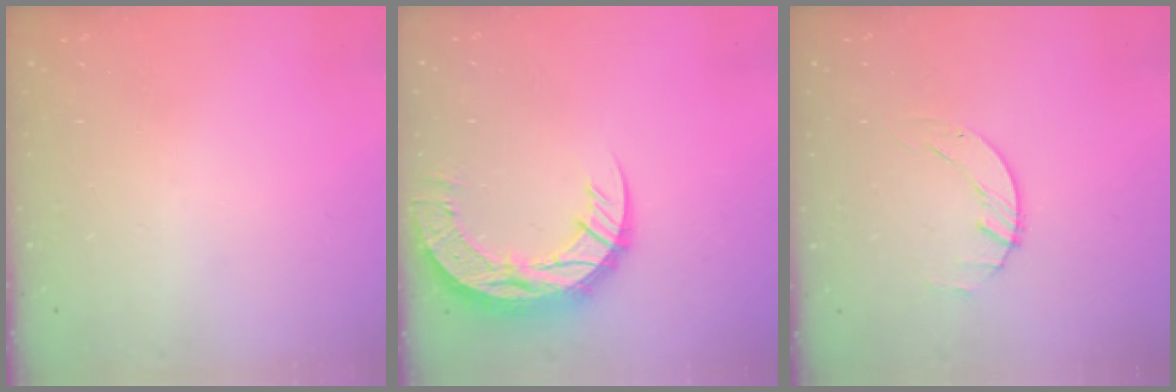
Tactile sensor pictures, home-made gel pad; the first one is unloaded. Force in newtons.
{"total": 16.1, "press": 16.0, "slide": 1.4}
{"total": 0.6, "press": 0.6, "slide": 0.1}